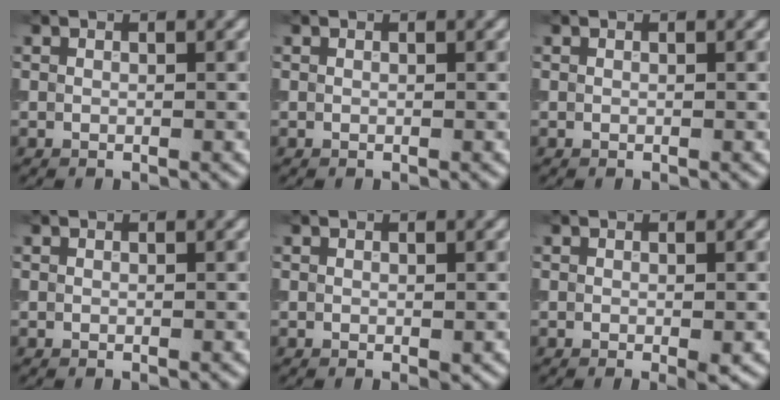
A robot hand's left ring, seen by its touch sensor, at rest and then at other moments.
{"total": 0.0}
{"total": 0.0}
{"total": 0.0}
{"total": 0.6, "force": [-0.1, 0.3, 0.5], "torque": [-0.005, -0.002, 0.000]}
{"total": 1.0, "force": [-0.3, 0.1, 1.0], "torque": [-0.013, -0.005, -0.003]}